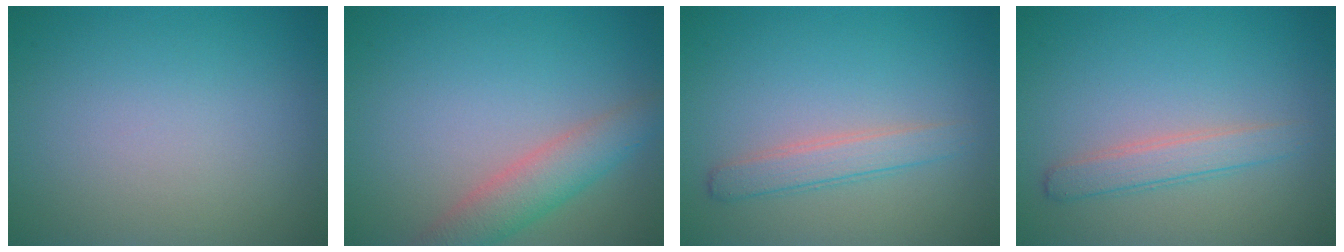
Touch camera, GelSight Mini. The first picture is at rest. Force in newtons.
{"total": 3.9, "press": 3.9, "slide": 0.1}
{"total": 2.2, "press": 2.2, "slide": 0.1}
{"total": 2.2, "press": 2.2, "slide": 0.1}